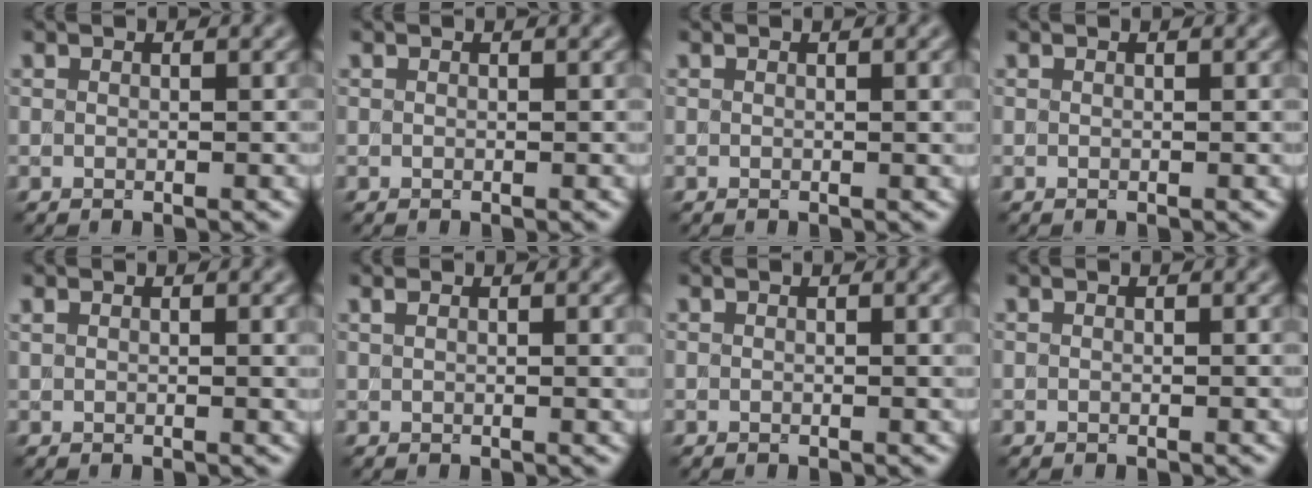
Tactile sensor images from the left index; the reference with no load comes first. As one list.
[{"total": 0.0}, {"total": 1.3, "force": [0.1, 0.4, 1.2], "torque": [-0.015, 0.000, 0.000]}, {"total": 0.0}, {"total": 2.0, "force": [0.7, 0.7, 1.7], "torque": [-0.020, 0.003, 0.012]}, {"total": 2.5, "force": [1.0, 0.9, 2.1], "torque": [-0.023, 0.005, 0.013]}, {"total": 1.0, "force": [0.1, 0.3, 1.0], "torque": [-0.013, 0.000, 0.000]}, {"total": 0.0}]